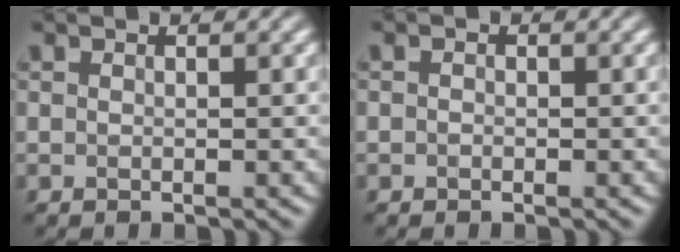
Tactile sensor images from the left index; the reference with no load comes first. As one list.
[{"total": 1.5, "force": [-1.3, -0.6, -0.6], "torque": [-0.017, -0.005, 0.005]}]